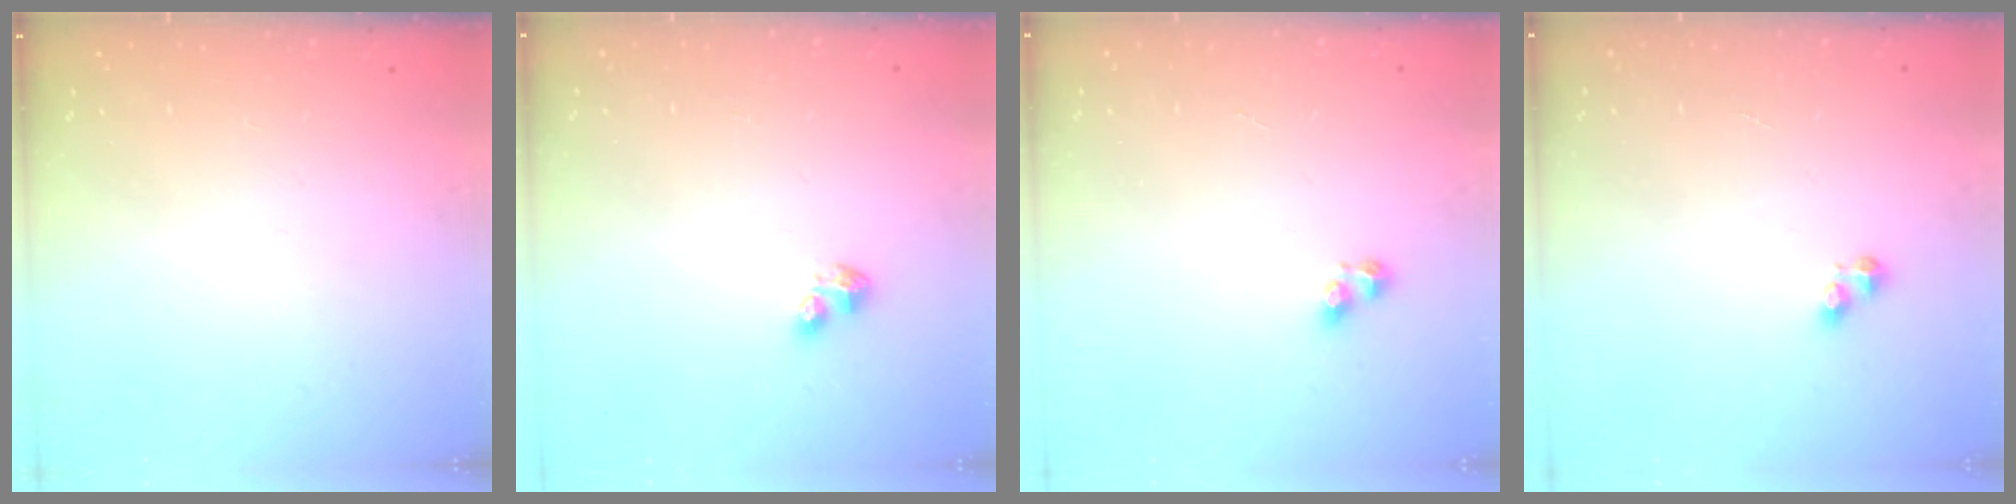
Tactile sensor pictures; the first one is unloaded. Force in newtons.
{"total": 3.1, "press": 3.0, "slide": 0.5}
{"total": 3.3, "press": 3.1, "slide": 1.2}
{"total": 2.8, "press": 2.8, "slide": 0.4}